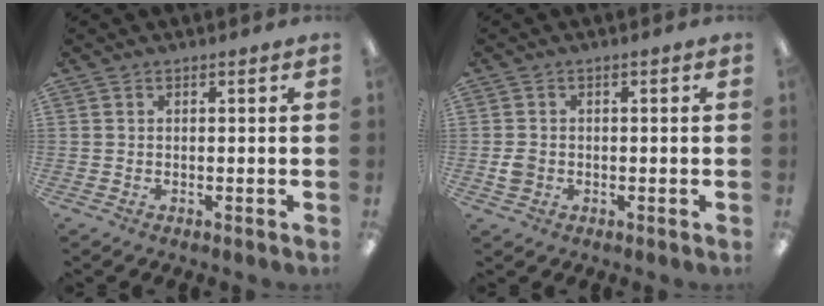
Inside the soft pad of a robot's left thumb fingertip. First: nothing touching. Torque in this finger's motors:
{"motor_torque": [-0.41, 0.54, 0.13, -0.29, 0.00]}